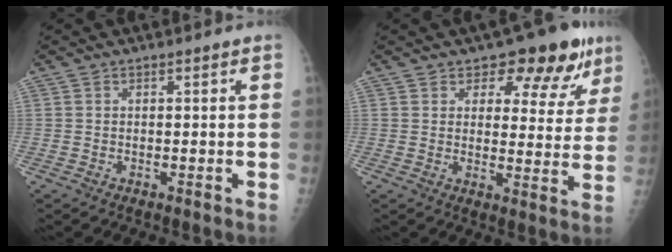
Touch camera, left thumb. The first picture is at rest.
{"total": 11.6, "force": [7.8, 6.1, 6.1], "torque": [-0.025, -0.039, 0.095]}